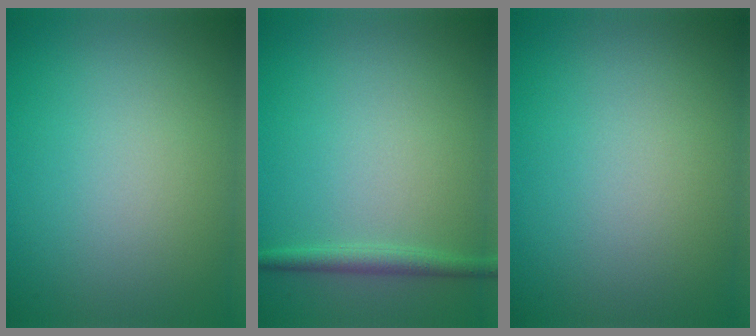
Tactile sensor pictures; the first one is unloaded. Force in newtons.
{"total": 1.7, "press": 1.7, "slide": 0.0}
{"total": 0.0}